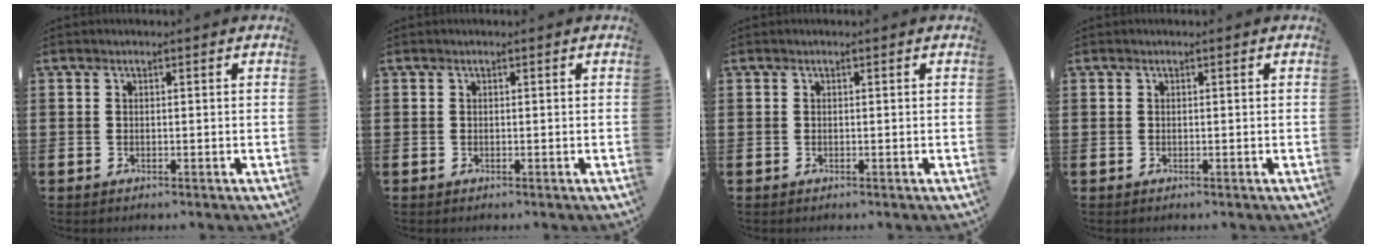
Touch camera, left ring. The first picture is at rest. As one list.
[{"total": 0.0}, {"total": 0.0}, {"total": 0.0}]